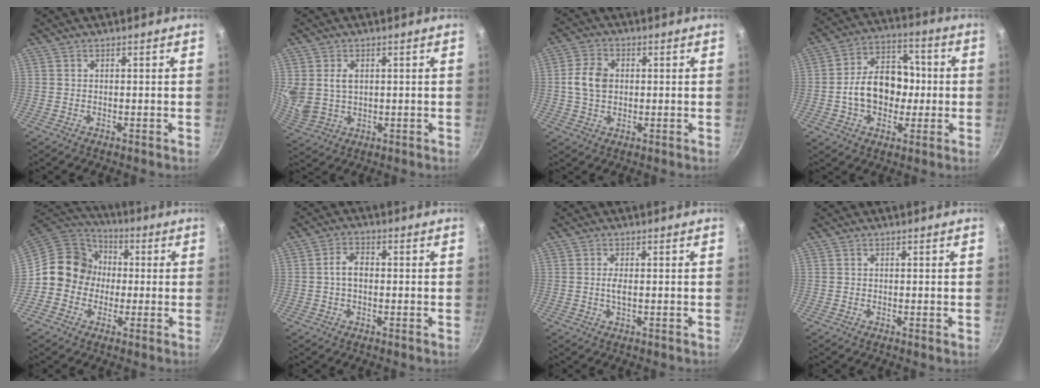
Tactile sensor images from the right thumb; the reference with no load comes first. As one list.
[{"total": 6.4, "force": [1.5, 4.6, 4.1], "torque": [-0.072, -0.016, 0.040]}, {"total": 6.6, "force": [0.5, 4.9, 4.4], "torque": [-0.074, 0.010, 0.003]}, {"total": 14.3, "force": [-1.2, 10.6, 9.5], "torque": [-0.111, 0.032, -0.031]}, {"total": 12.2, "force": [-0.4, 11.2, 4.8], "torque": [-0.034, 0.033, -0.028]}, {"total": 3.9, "force": [-0.2, 2.6, 2.9], "torque": [-0.048, 0.014, -0.010]}, {"total": 1.7, "force": [0.0, 0.5, 1.7], "torque": [-0.039, 0.000, -0.002]}, {"total": 0.0}]